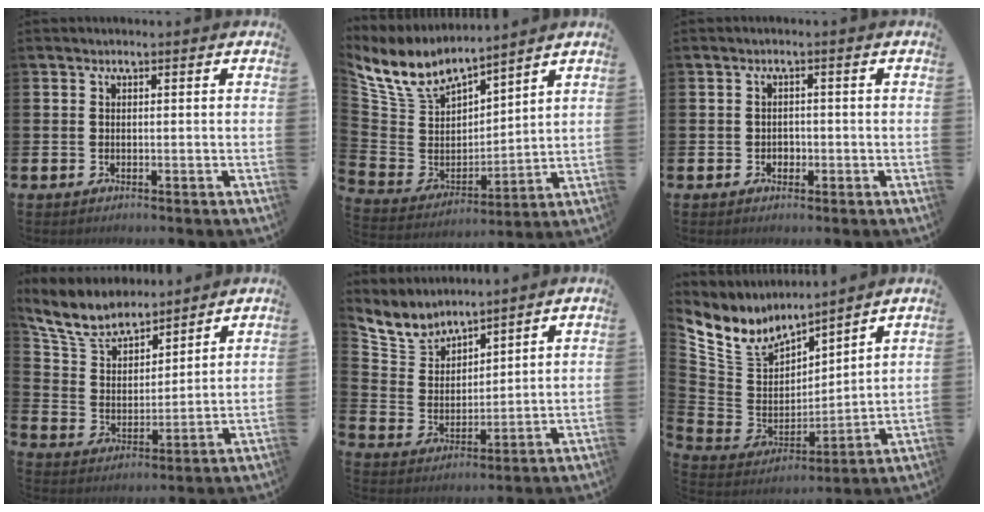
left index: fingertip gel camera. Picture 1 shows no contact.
{"total": 8.2, "force": [7.2, 3.4, 1.9], "torque": [-0.084, -0.052, 0.132]}
{"total": 1.4, "force": [-0.4, 1.2, 0.5], "torque": [0.000, 0.001, -0.013]}
{"total": 8.1, "force": [7.3, 2.7, 2.4], "torque": [-0.086, -0.039, 0.131]}
{"total": 5.7, "force": [5.4, 1.5, 0.3], "torque": [-0.039, -0.034, 0.097]}
{"total": 7.5, "force": [6.6, 3.5, 1.0], "torque": [-0.072, -0.051, 0.120]}